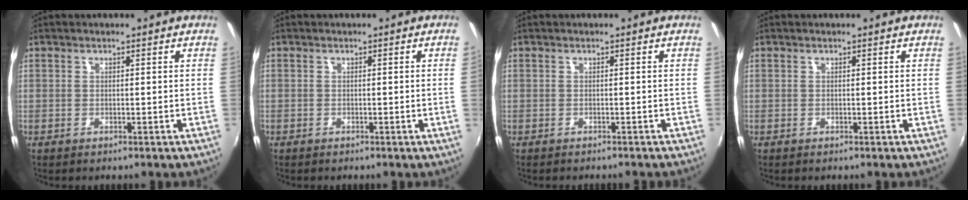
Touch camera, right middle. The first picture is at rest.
{"total": 0.8, "force": [0.0, -0.5, 0.6], "torque": [-0.005, -0.003, -0.002]}
{"total": 0.9, "force": [-0.8, 0.1, 0.3], "torque": [-0.005, -0.005, -0.013]}
{"total": 0.0}